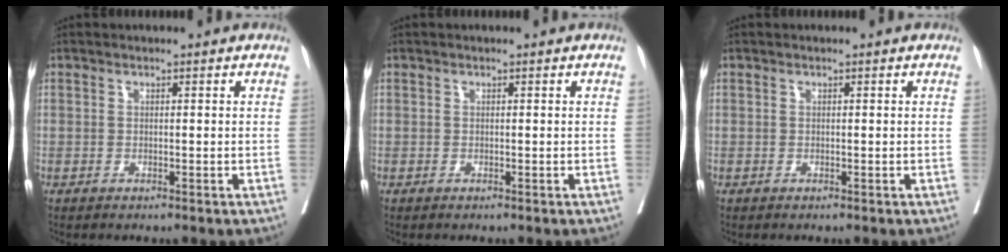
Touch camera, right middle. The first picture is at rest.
{"total": 0.0}
{"total": 0.0}